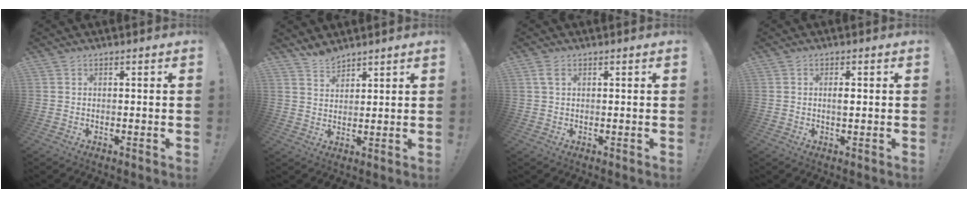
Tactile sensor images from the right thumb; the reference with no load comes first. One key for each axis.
{"total": 4.4, "fx": 4.1, "fy": 1.3, "fz": 0.9, "tx": -0.013, "ty": -0.027, "tz": 0.076}
{"total": 2.6, "fx": 1.0, "fy": 1.5, "fz": 1.9, "tx": -0.034, "ty": 0.002, "tz": 0.019}
{"total": 2.0, "fx": 0.0, "fy": 0.8, "fz": 1.9, "tx": -0.026, "ty": -0.001, "tz": -0.003}